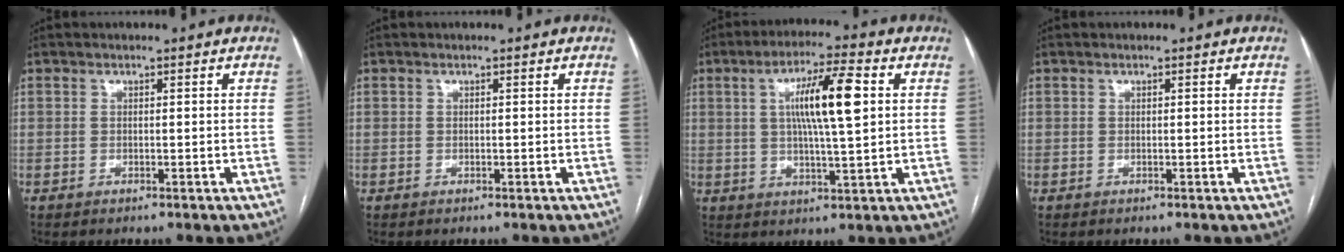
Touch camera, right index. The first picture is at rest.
{"total": 0.0}
{"total": 10.7, "force": [2.3, 0.9, 10.4], "torque": [-0.184, 0.007, 0.037]}
{"total": 0.0}